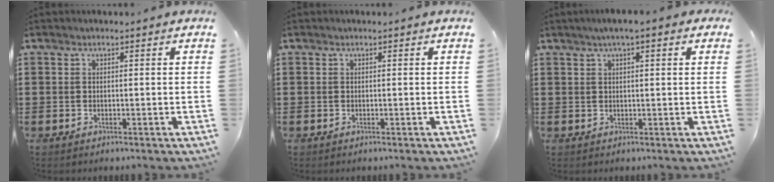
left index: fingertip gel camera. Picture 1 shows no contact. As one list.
[{"total": 0.0}, {"total": 2.4, "force": [1.2, 0.1, 2.1], "torque": [-0.042, 0.003, 0.020]}]